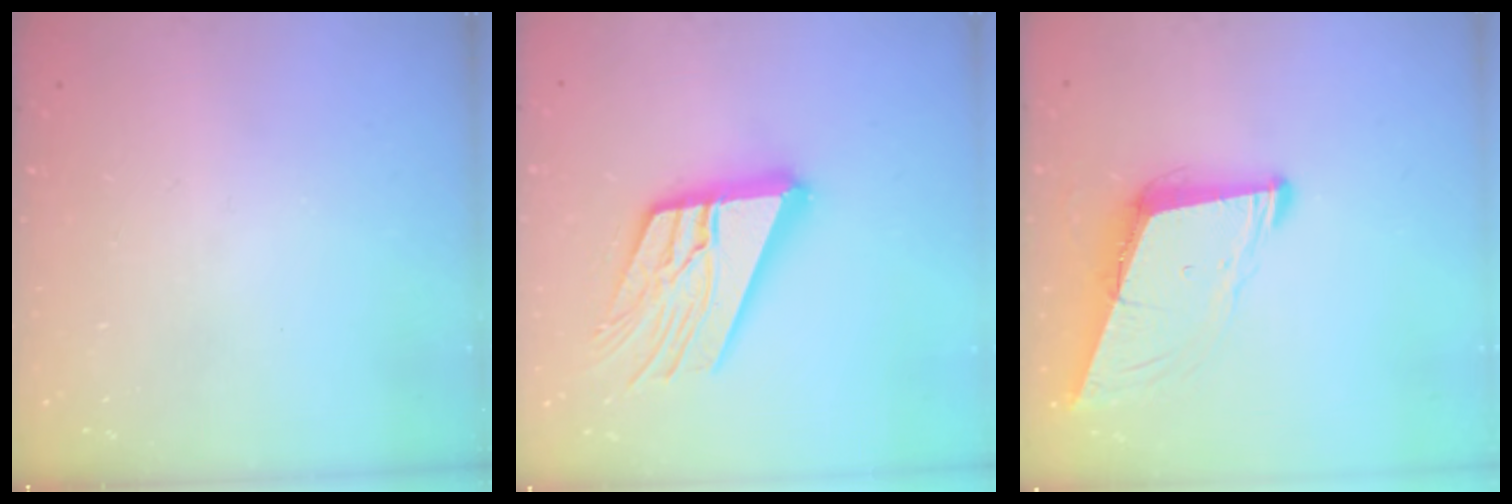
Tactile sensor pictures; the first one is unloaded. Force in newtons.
{"total": 19.8, "press": 19.7, "slide": 2.3}
{"total": 8.9, "press": 8.0, "slide": 3.7}